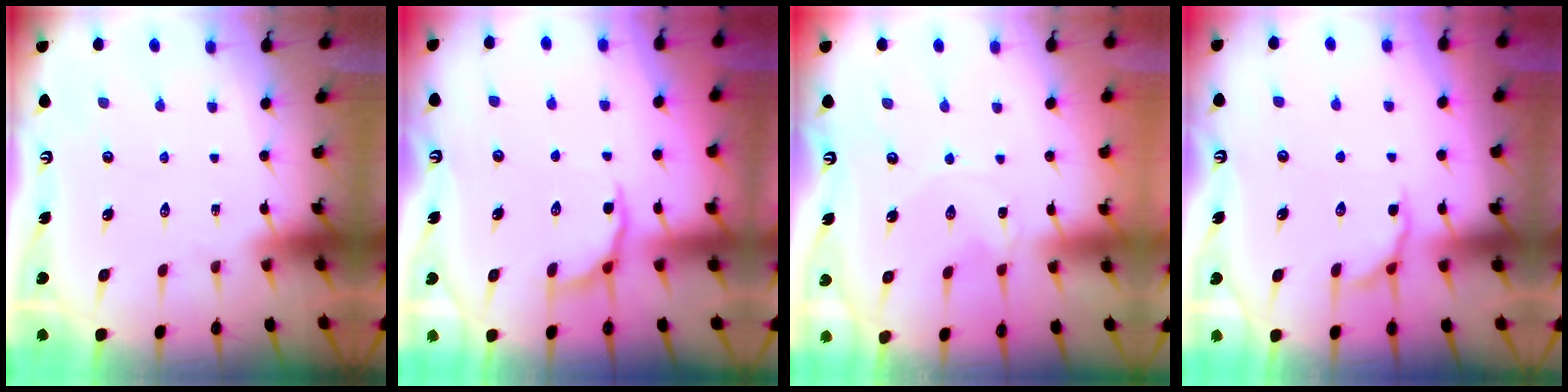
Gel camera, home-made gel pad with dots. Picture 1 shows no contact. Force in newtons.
{"total": 3.7, "press": 3.0, "slide": 2.1}
{"total": 0.0}
{"total": 5.6, "press": 5.1, "slide": 2.4}